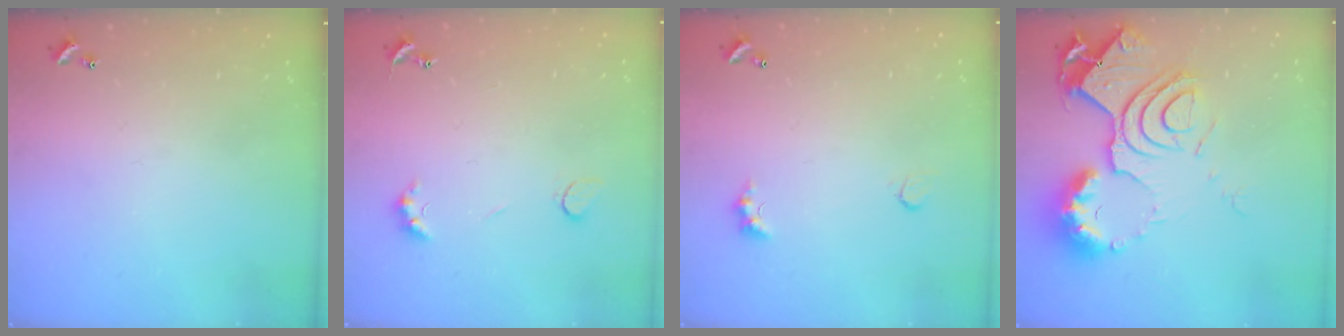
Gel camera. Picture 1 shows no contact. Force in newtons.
{"total": 4.2, "press": 4.2, "slide": 0.7}
{"total": 3.0, "press": 2.9, "slide": 0.7}
{"total": 18.5, "press": 18.4, "slide": 1.6}